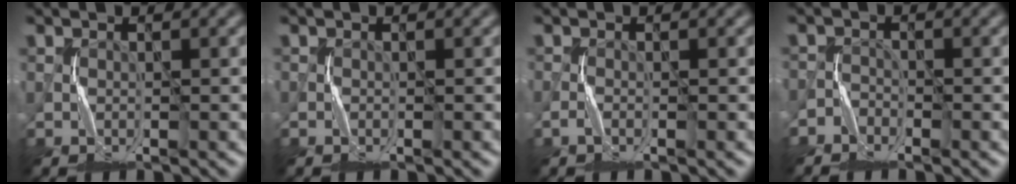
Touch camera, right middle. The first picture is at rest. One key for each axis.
{"total": 0.0}
{"total": 1.0, "fx": -0.8, "fy": 0.1, "fz": 0.5, "tx": -0.014, "ty": 0.004, "tz": -0.018}
{"total": 1.8, "fx": -1.6, "fy": 0.9, "fz": -0.1, "tx": 0.008, "ty": 0.012, "tz": -0.031}